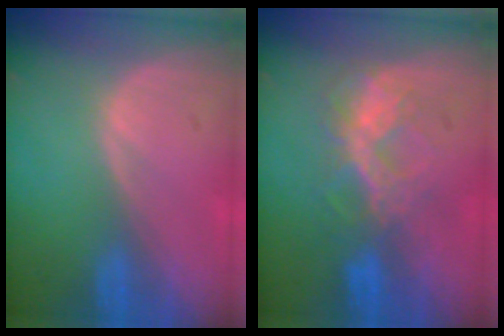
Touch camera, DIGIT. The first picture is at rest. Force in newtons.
{"total": 6.5, "press": 6.5, "slide": 0.3}